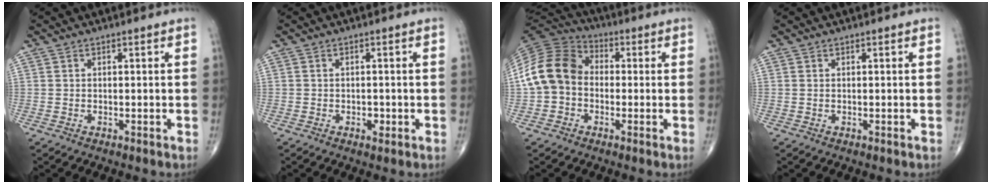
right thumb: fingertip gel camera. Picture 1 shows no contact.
{"total": 1.5, "force": [-0.5, 1.0, 1.0], "torque": [-0.010, 0.001, -0.007]}
{"total": 12.1, "force": [-0.9, 9.8, 7.2], "torque": [-0.133, 0.036, -0.031]}
{"total": 0.0}